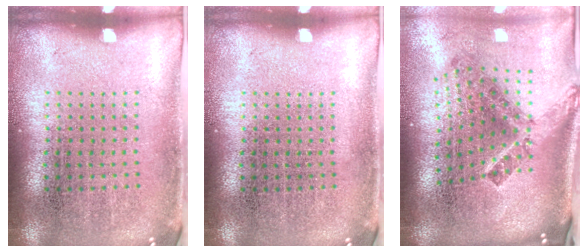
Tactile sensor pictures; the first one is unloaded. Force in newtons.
{"total": 0.0}
{"total": 2.8, "press": 1.7, "slide": 2.2}